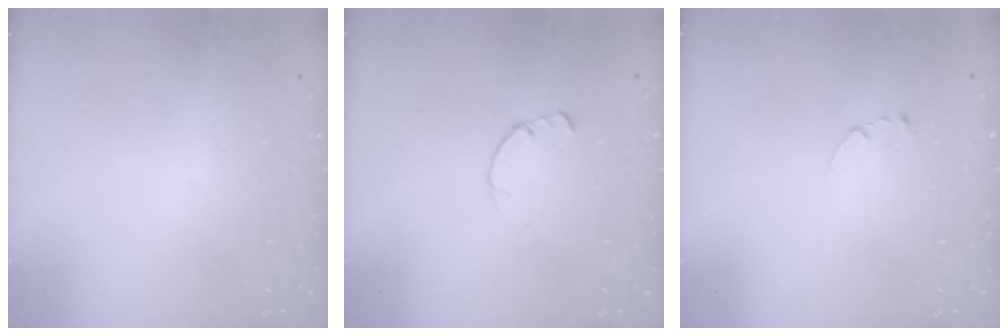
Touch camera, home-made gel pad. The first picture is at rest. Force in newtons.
{"total": 1.7, "press": 1.7, "slide": 0.2}
{"total": 2.3, "press": 2.3, "slide": 0.2}